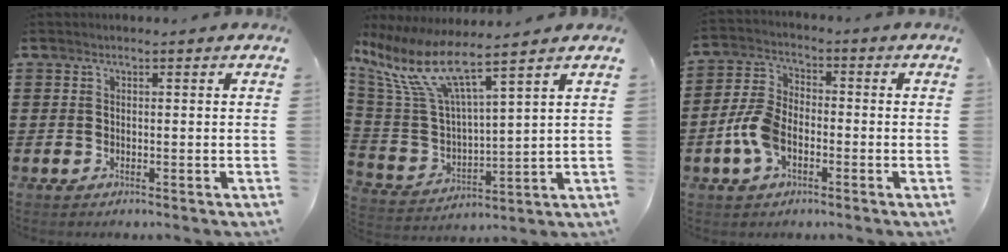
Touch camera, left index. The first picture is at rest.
{"total": 10.6, "force": [7.2, 2.4, 7.3], "torque": [-0.190, -0.045, 0.119]}
{"total": 7.2, "force": [-2.4, 4.4, 5.2], "torque": [-0.137, 0.000, -0.055]}